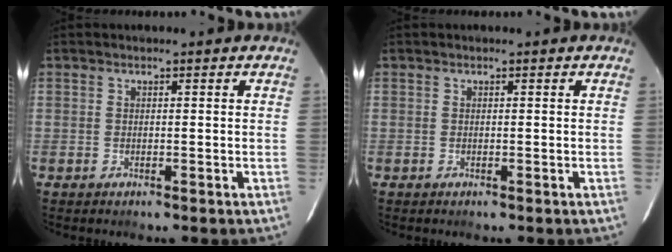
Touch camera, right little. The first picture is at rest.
{"total": 0.0}